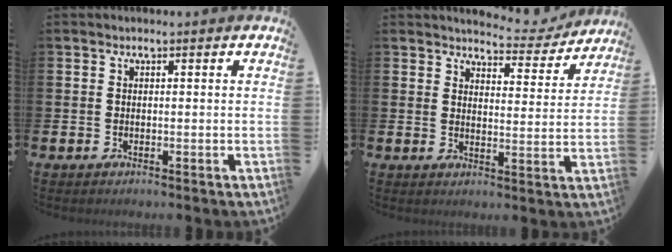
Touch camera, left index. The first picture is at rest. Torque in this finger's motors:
{"motor_torque": [0.93, -1.21, 0.05, 0.03]}